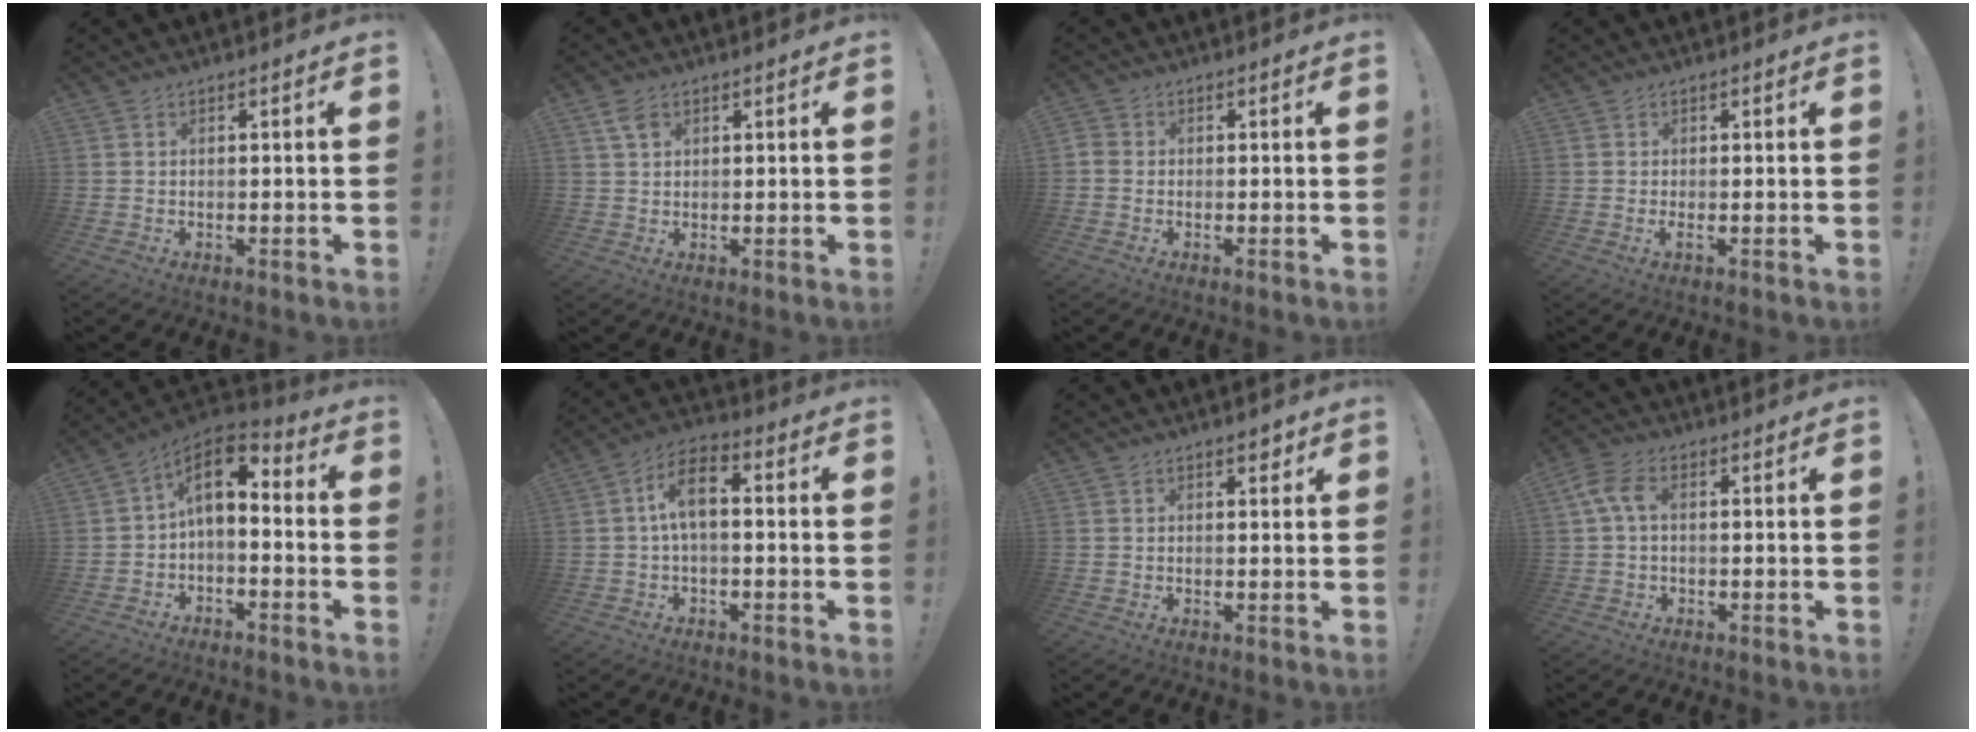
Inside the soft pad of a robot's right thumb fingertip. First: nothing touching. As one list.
[{"total": 3.9, "force": [1.9, 2.3, 2.5], "torque": [-0.049, 0.001, 0.038]}, {"total": 1.9, "force": [-0.5, 1.7, 0.9], "torque": [-0.017, 0.007, -0.008]}, {"total": 1.1, "force": [0.2, -0.3, 1.1], "torque": [-0.013, -0.008, 0.002]}, {"total": 7.4, "force": [1.1, 4.2, 6.0], "torque": [-0.107, 0.001, 0.026]}, {"total": 8.3, "force": [0.5, 3.8, 7.3], "torque": [-0.144, 0.011, 0.011]}, {"total": 1.6, "force": [1.1, 0.8, 0.9], "torque": [0.004, -0.007, 0.015]}, {"total": 5.5, "force": [0.6, 2.9, 4.6], "torque": [-0.101, 0.007, 0.012]}]